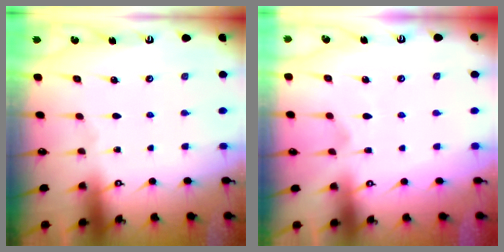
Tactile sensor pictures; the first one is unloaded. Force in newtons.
{"total": 2.2, "press": 1.9, "slide": 1.1}